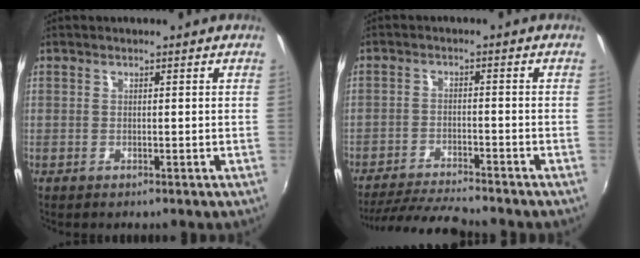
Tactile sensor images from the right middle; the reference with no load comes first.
{"total": 10.7, "force": [-9.9, 0.7, 4.1], "torque": [-0.101, -0.008, -0.169]}